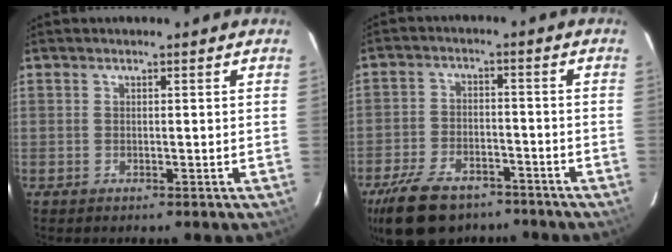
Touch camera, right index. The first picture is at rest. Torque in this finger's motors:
{"motor_torque": [1.15, -0.99, 0.54, 0.14]}